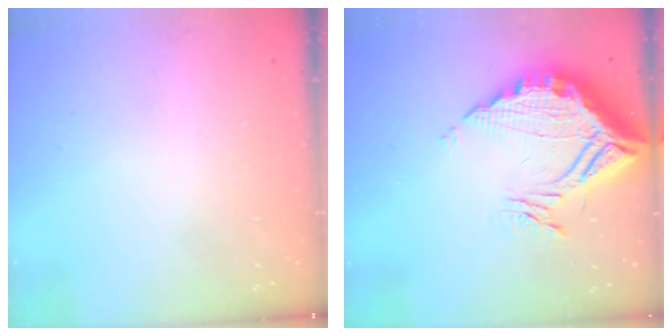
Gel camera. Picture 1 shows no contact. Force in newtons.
{"total": 16.5, "press": 16.5, "slide": 1.5}